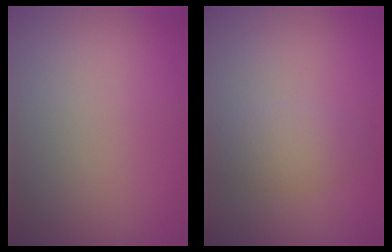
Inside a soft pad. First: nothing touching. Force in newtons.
{"total": 2.6, "press": 2.6, "slide": 0.1}